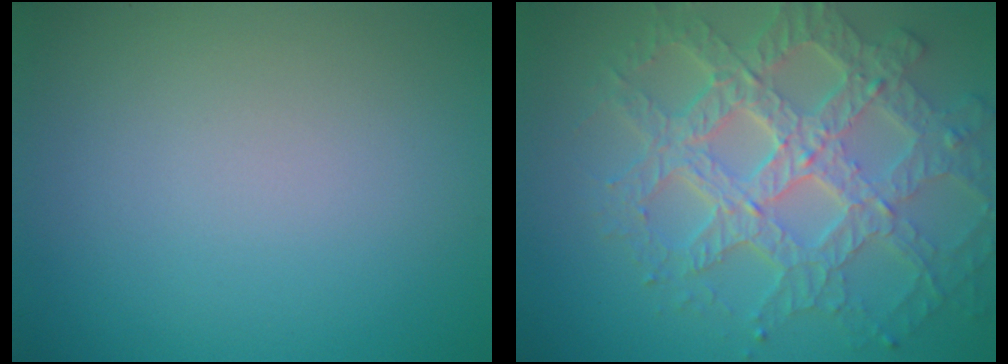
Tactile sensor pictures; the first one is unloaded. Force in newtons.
{"total": 8.1, "press": 5.9, "slide": 5.6}